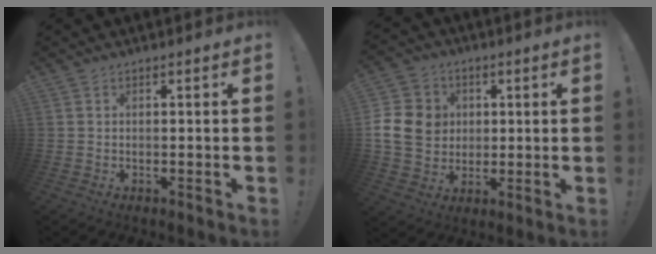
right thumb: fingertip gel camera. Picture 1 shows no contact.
{"total": 14.4, "force": [1.9, 12.6, 6.8], "torque": [-0.115, -0.004, 0.043]}